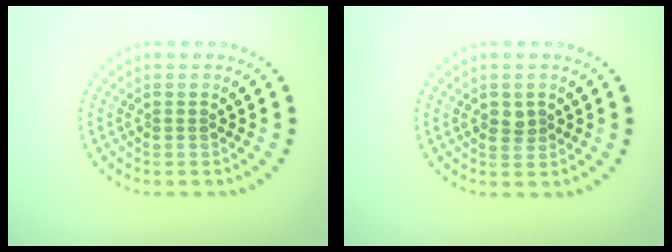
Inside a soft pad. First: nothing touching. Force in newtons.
{"total": 1.6, "press": 1.5, "slide": 0.5}